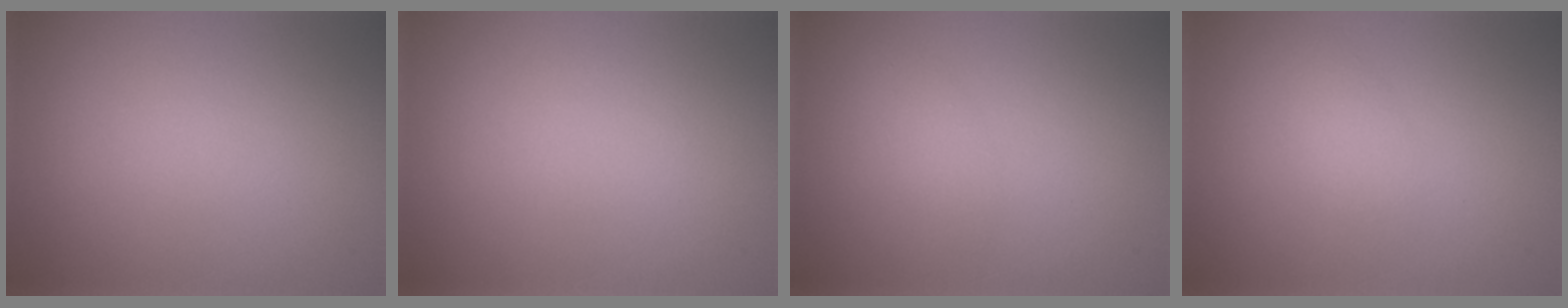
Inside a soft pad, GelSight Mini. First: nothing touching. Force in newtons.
{"total": 0.0}
{"total": 1.0, "press": 1.0, "slide": 0.1}
{"total": 1.2, "press": 1.2, "slide": 0.1}